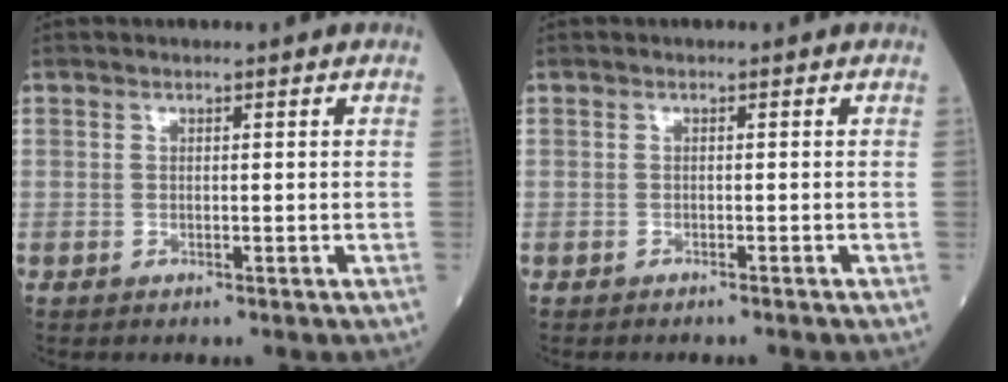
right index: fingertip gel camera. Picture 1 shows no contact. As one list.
[{"total": 1.2, "force": [-1.1, -0.1, 0.5], "torque": [-0.008, 0.001, -0.011]}]